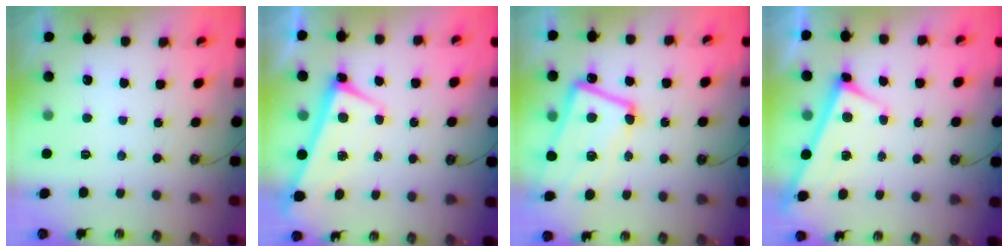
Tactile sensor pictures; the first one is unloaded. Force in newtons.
{"total": 1.0, "press": 0.8, "slide": 0.5}
{"total": 7.4, "press": 7.2, "slide": 1.8}
{"total": 2.9, "press": 2.9, "slide": 0.2}